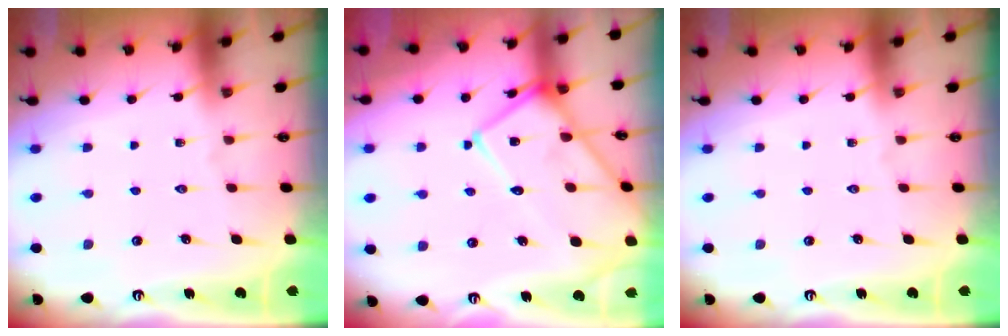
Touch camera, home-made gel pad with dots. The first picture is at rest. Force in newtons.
{"total": 16.5, "press": 16.4, "slide": 1.4}
{"total": 0.0}